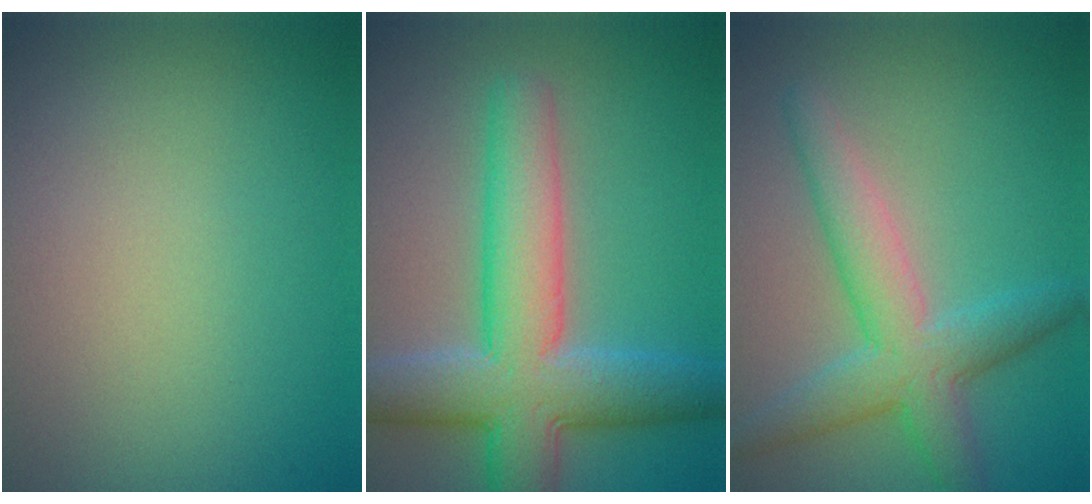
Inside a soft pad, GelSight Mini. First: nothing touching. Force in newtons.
{"total": 8.4, "press": 8.4, "slide": 0.4}
{"total": 4.8, "press": 4.8, "slide": 0.1}